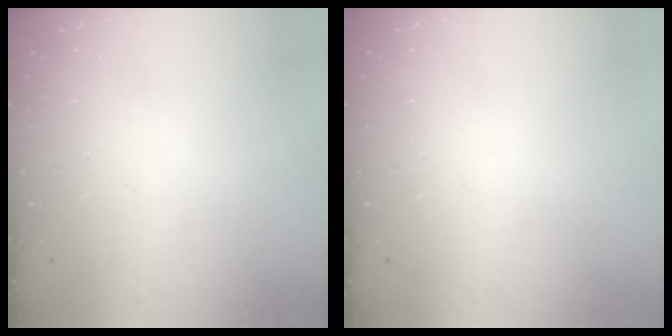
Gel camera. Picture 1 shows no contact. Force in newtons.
{"total": 0.0}